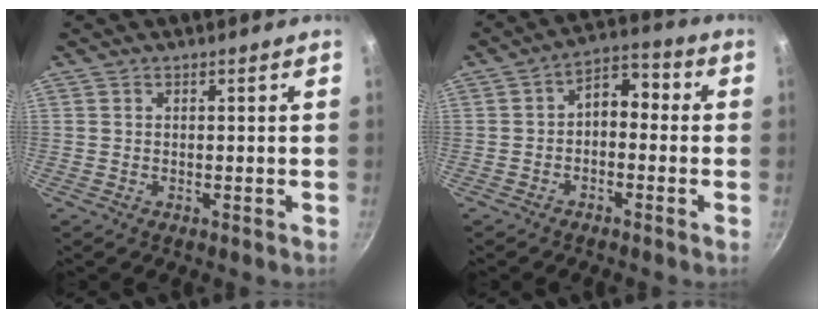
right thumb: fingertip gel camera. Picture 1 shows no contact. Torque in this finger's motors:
{"motor_torque": [0.86, 1.15, 0.95, -0.44, -0.03]}